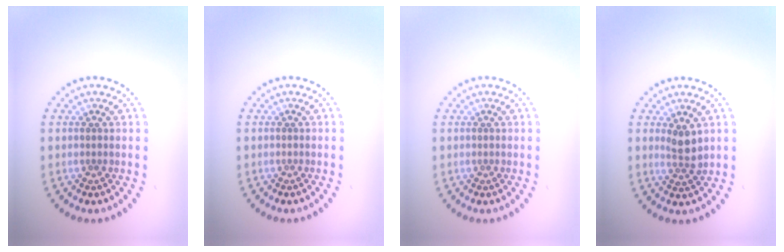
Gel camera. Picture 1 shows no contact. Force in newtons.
{"total": 0.0}
{"total": 0.0}
{"total": 2.2, "press": 1.9, "slide": 1.0}